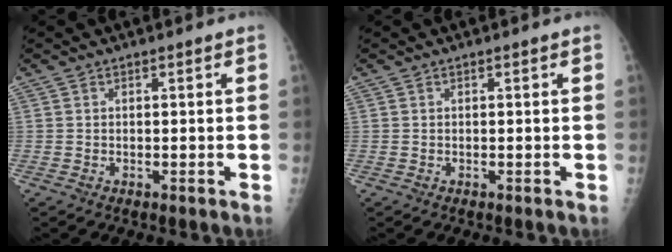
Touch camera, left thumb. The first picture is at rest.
{"total": 0.0}